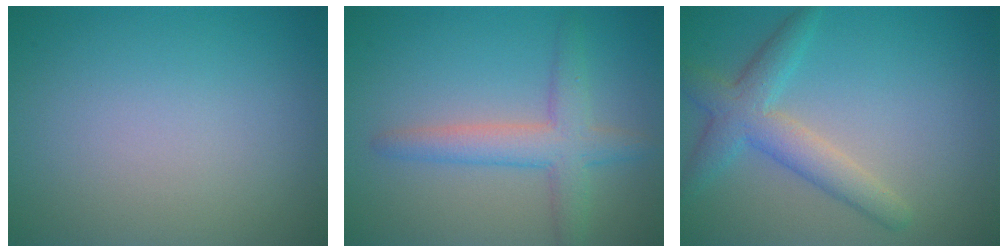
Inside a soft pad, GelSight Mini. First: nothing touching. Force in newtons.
{"total": 4.0, "press": 4.0, "slide": 0.2}
{"total": 4.1, "press": 4.1, "slide": 0.1}